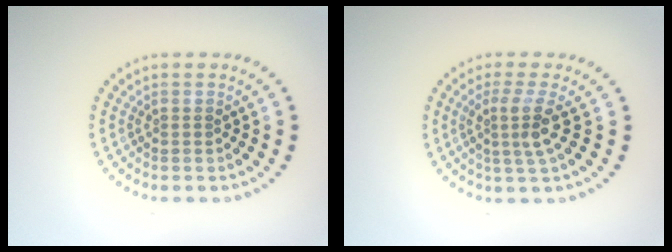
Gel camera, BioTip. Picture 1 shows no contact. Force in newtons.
{"total": 2.7, "press": 2.0, "slide": 1.8}